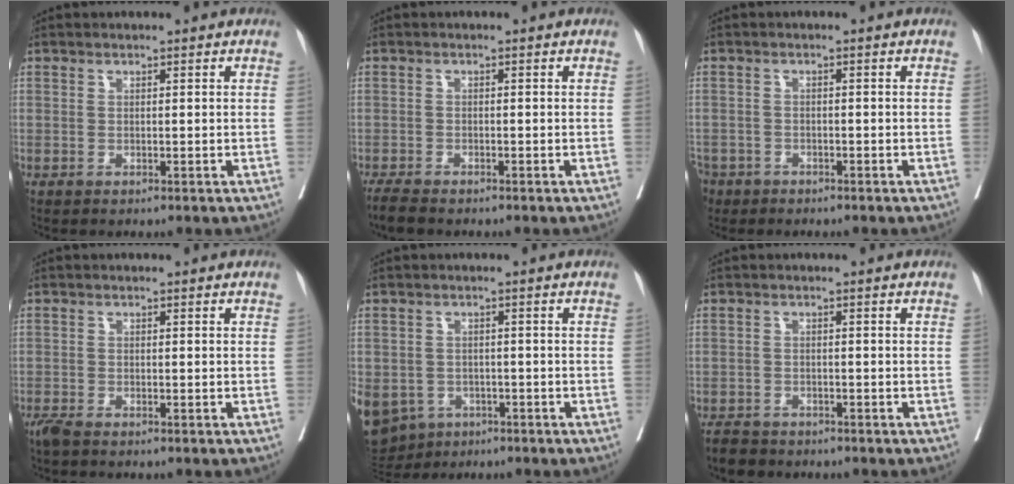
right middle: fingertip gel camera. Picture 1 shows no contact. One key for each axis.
{"total": 2.9, "fx": -2.6, "fy": 0.5, "fz": 1.3, "tx": -0.025, "ty": -0.008, "tz": -0.044}
{"total": 5.6, "fx": -4.0, "fy": 3.7, "fz": 1.1, "tx": -0.036, "ty": -0.003, "tz": -0.073}
{"total": 2.0, "fx": -1.7, "fy": 0.3, "fz": 1.0, "tx": -0.024, "ty": -0.007, "tz": -0.033}
{"total": 13.9, "fx": -6.9, "fy": 11.0, "fz": 4.9, "tx": -0.150, "ty": -0.007, "tz": -0.090}
{"total": 3.7, "fx": -3.3, "fy": 1.6, "fz": 0.6, "tx": -0.012, "ty": -0.004, "tz": -0.056}